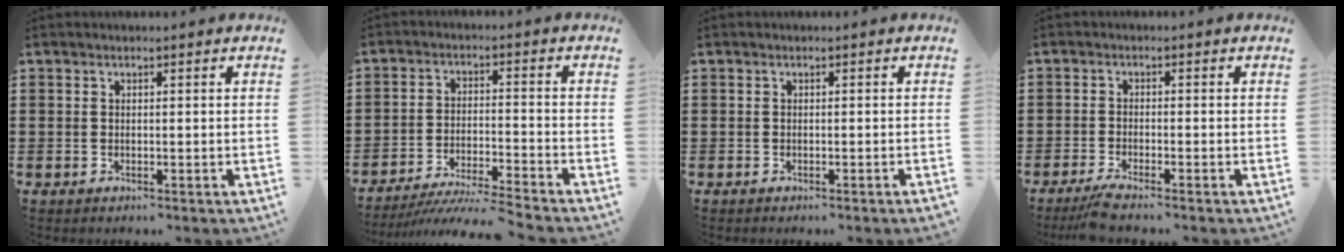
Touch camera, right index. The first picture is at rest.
{"total": 5.1, "force": [-4.8, -0.7, 1.6], "torque": [-0.037, -0.019, -0.097]}
{"total": 0.5, "force": [-0.4, -0.2, 0.2], "torque": [-0.003, -0.001, -0.008]}
{"total": 2.2, "force": [-2.0, -0.3, 1.0], "torque": [-0.023, -0.004, -0.040]}